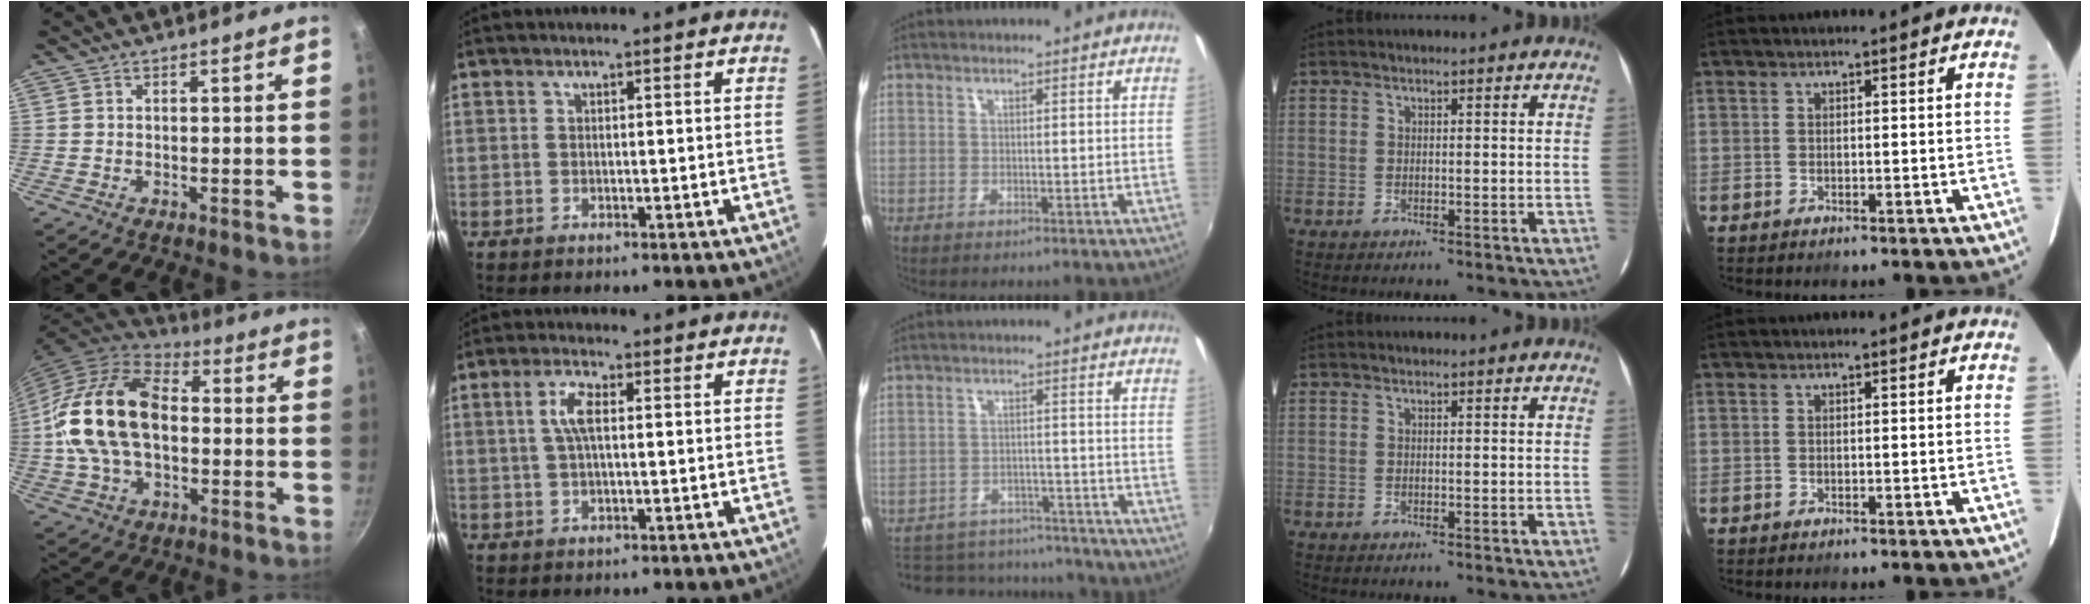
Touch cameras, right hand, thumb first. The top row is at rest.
{"thumb": {"total": 21.2, "force": [-0.2, 13.9, 16.0], "torque": [-0.289, 0.036, -0.012]}, "index": {"total": 4.3, "force": [0.7, 1.4, 4.0], "torque": [-0.081, 0.008, 0.014]}, "middle": {"total": 18.7, "force": [-15.4, 8.3, 6.5], "torque": [-0.157, 0.022, -0.193]}}